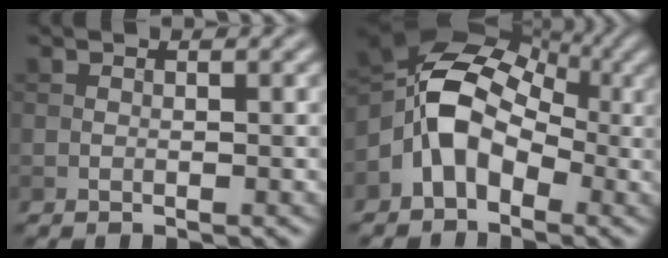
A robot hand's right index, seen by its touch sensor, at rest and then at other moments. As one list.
[{"total": 7.6, "force": [-1.7, 5.4, 5.0], "torque": [-0.078, 0.016, -0.052]}]